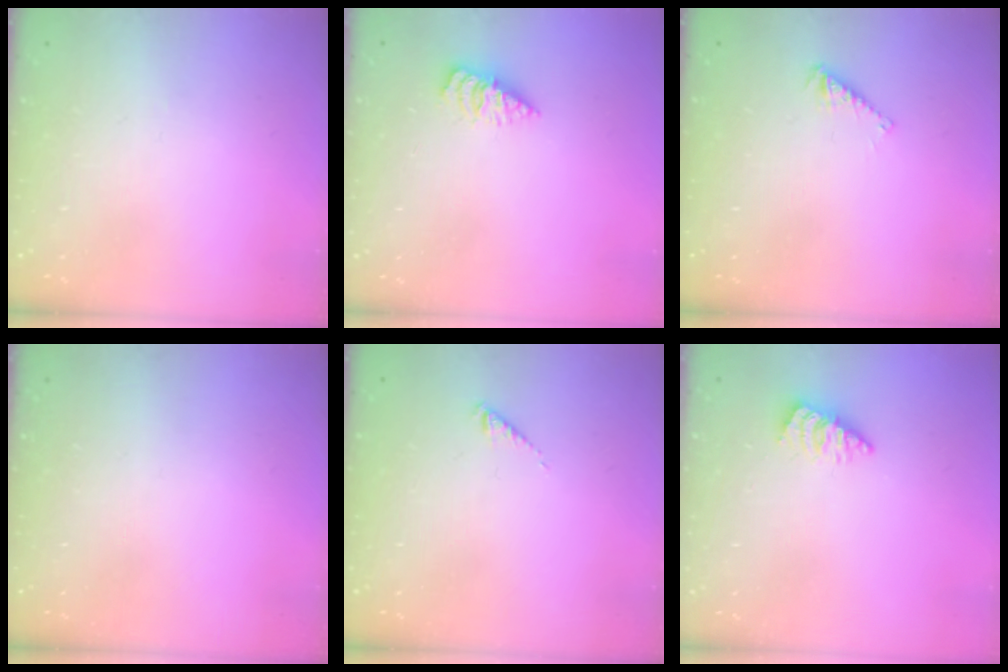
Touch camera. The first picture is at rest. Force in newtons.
{"total": 4.8, "press": 4.8, "slide": 0.6}
{"total": 3.7, "press": 3.7, "slide": 0.4}
{"total": 0.0}
{"total": 1.0, "press": 1.0, "slide": 0.3}
{"total": 2.3, "press": 2.3, "slide": 0.3}